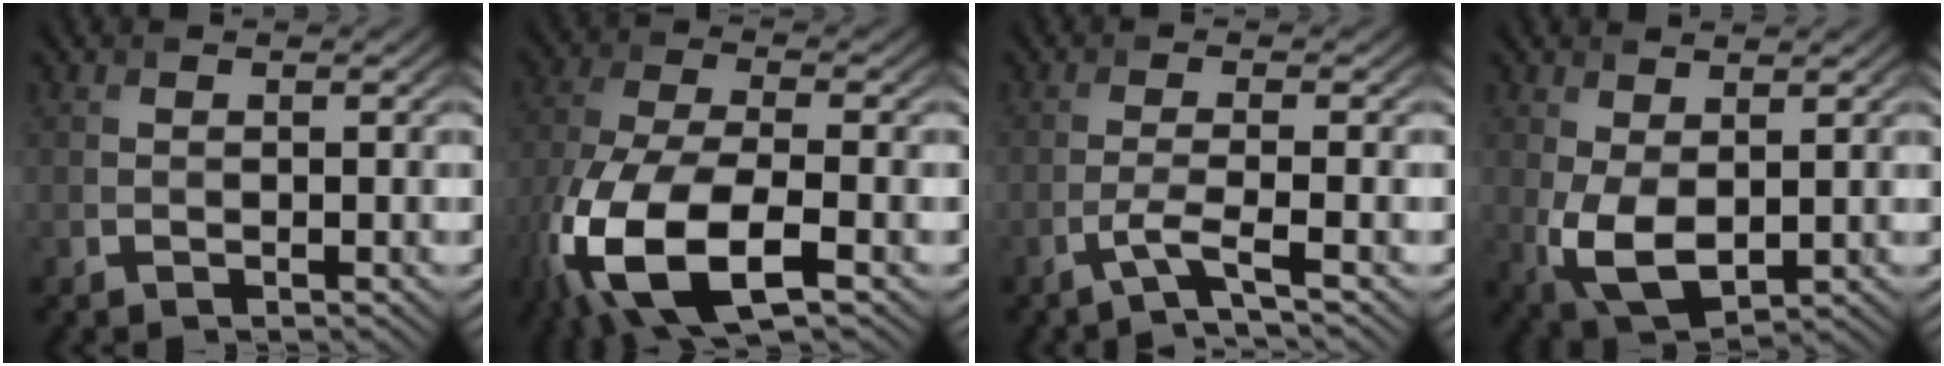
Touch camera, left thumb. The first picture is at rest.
{"total": 14.8, "force": [-6.6, 6.3, 11.7], "torque": [-0.287, -0.038, -0.131]}
{"total": 2.9, "force": [-1.6, 0.1, 2.4], "torque": [-0.041, 0.008, -0.050]}
{"total": 5.9, "force": [0.2, 3.4, 4.9], "torque": [-0.121, -0.007, 0.010]}